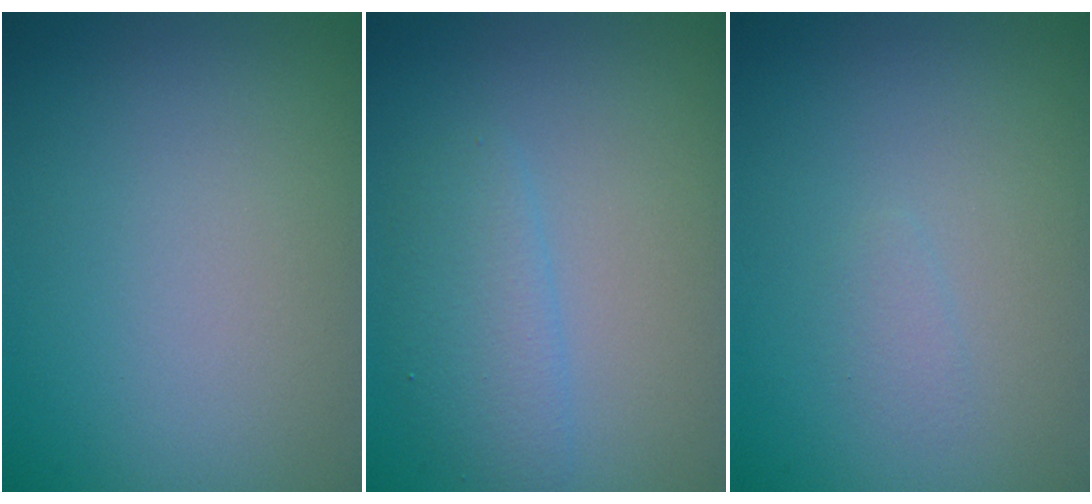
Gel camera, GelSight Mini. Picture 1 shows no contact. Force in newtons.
{"total": 2.4, "press": 2.4, "slide": 0.1}
{"total": 0.7, "press": 0.7, "slide": 0.0}